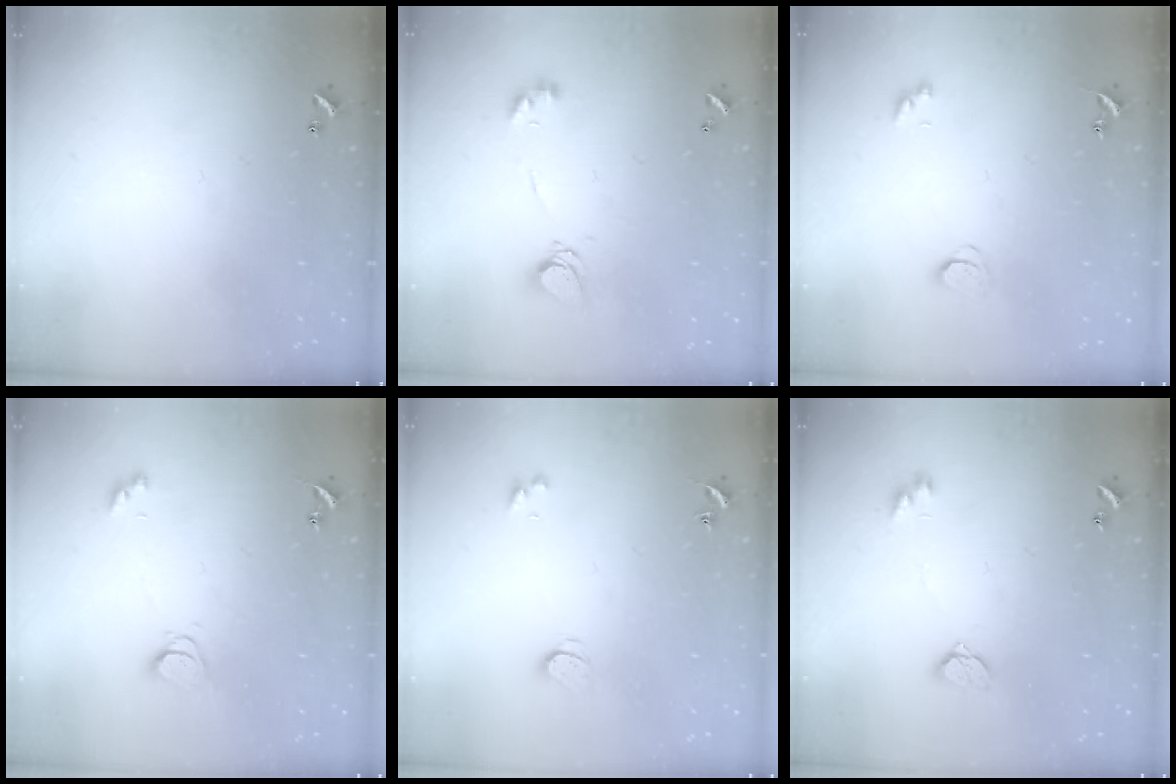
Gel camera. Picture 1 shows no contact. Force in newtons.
{"total": 6.0, "press": 6.0, "slide": 0.4}
{"total": 1.7, "press": 1.6, "slide": 0.4}
{"total": 3.6, "press": 3.6, "slide": 0.4}
{"total": 1.4, "press": 1.4, "slide": 0.4}
{"total": 4.1, "press": 4.1, "slide": 0.3}